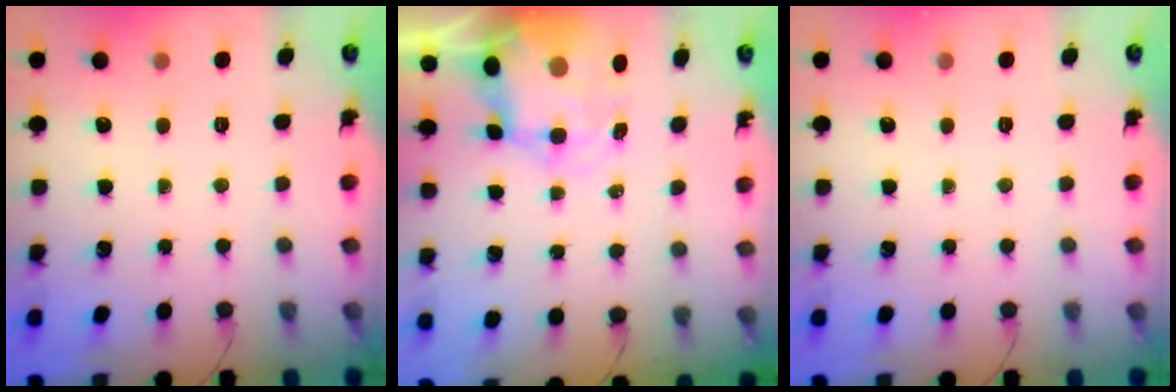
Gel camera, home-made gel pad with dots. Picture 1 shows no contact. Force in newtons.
{"total": 6.5, "press": 6.2, "slide": 2.0}
{"total": 0.0}